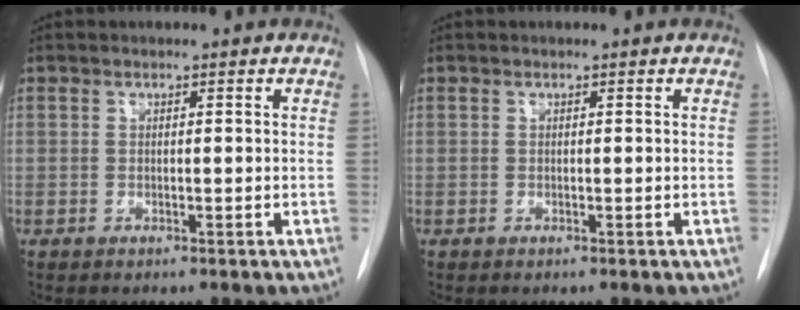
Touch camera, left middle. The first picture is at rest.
{"total": 0.0}